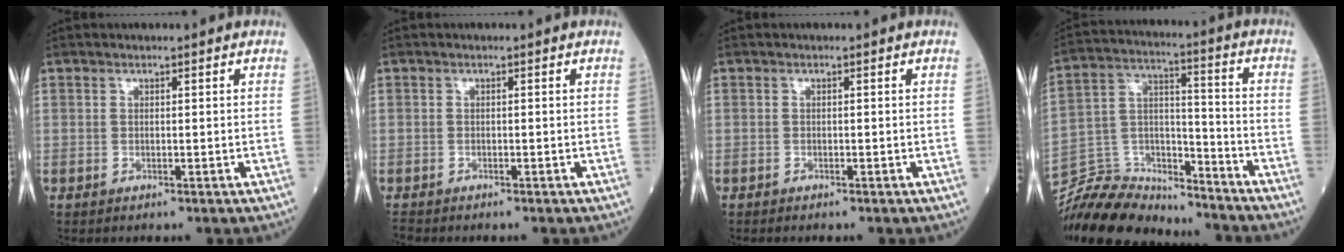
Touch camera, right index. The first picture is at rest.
{"total": 1.6, "force": [-1.5, 0.4, 0.0], "torque": [-0.004, -0.004, -0.028]}
{"total": 1.0, "force": [-0.9, 0.2, 0.4], "torque": [-0.008, -0.002, -0.013]}
{"total": 18.8, "force": [-18.0, 4.2, 3.8], "torque": [-0.085, 0.027, -0.302]}